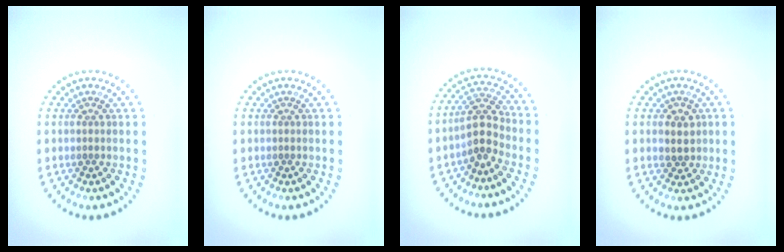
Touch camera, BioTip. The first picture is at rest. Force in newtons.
{"total": 0.0}
{"total": 3.0, "press": 2.6, "slide": 1.5}
{"total": 2.0, "press": 1.9, "slide": 0.7}